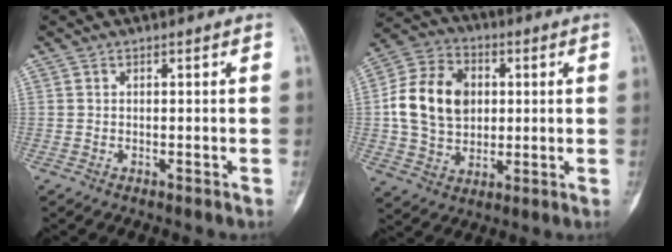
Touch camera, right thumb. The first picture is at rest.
{"total": 15.6, "force": [1.7, 11.9, 9.9], "torque": [-0.156, 0.013, 0.029]}